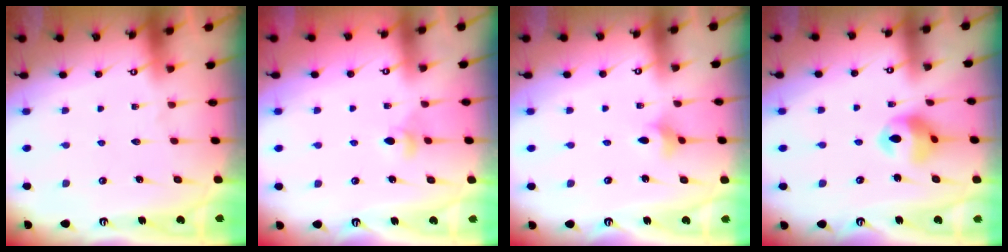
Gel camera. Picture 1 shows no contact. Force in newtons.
{"total": 4.1, "press": 4.0, "slide": 0.9}
{"total": 2.7, "press": 2.6, "slide": 0.6}
{"total": 11.3, "press": 11.2, "slide": 1.2}